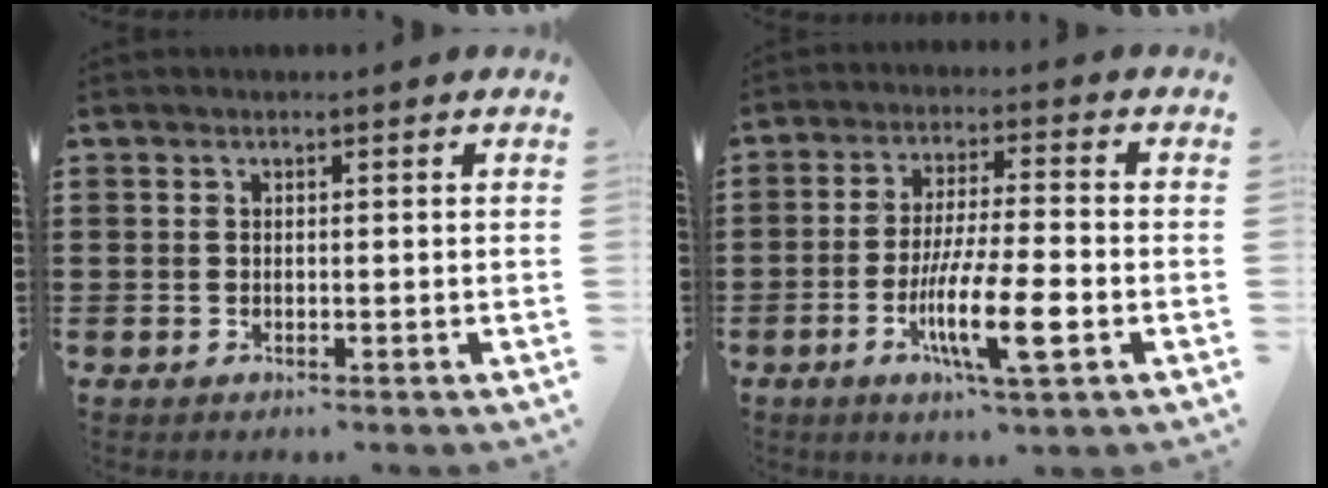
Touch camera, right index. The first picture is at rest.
{"total": 10.5, "force": [-3.7, 1.8, 9.7], "torque": [-0.188, -0.012, -0.068]}